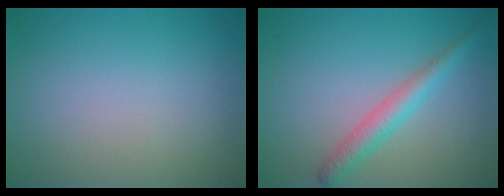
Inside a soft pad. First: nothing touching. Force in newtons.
{"total": 2.7, "press": 2.7, "slide": 0.1}